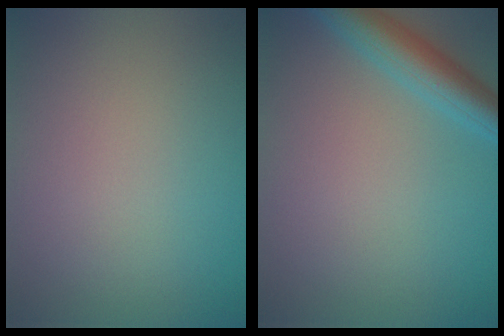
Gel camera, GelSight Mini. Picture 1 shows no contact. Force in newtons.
{"total": 4.3, "press": 4.3, "slide": 0.3}